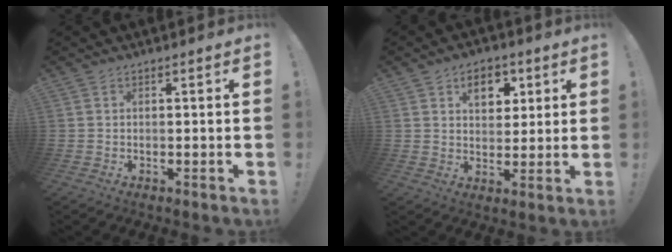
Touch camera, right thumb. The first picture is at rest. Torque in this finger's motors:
{"motor_torque": [-0.39, 0.62, 0.33, 0.53, 0.00]}